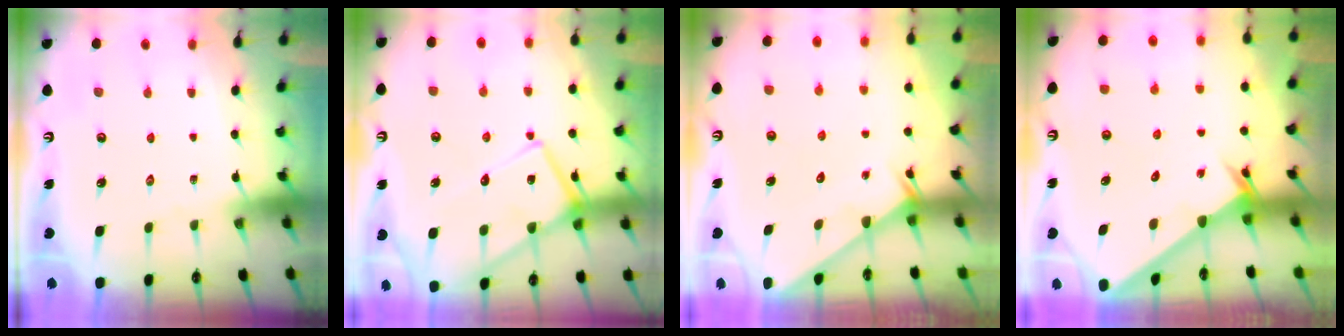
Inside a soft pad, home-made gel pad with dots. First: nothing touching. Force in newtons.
{"total": 14.6, "press": 14.6, "slide": 1.2}
{"total": 2.9, "press": 2.9, "slide": 0.1}
{"total": 2.3, "press": 2.3, "slide": 0.2}